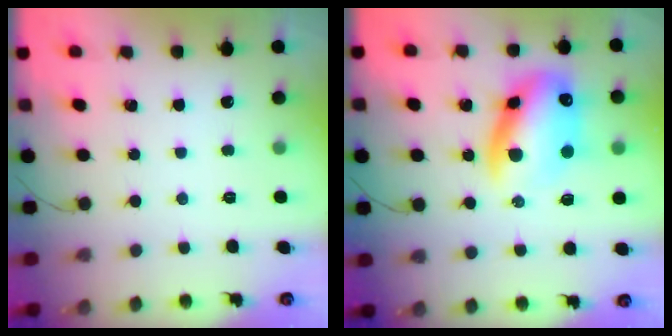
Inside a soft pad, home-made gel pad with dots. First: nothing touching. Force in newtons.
{"total": 15.9, "press": 15.4, "slide": 3.6}